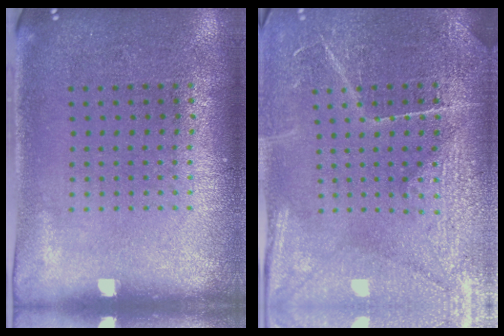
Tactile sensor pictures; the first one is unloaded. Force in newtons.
{"total": 3.8, "press": 3.7, "slide": 1.1}